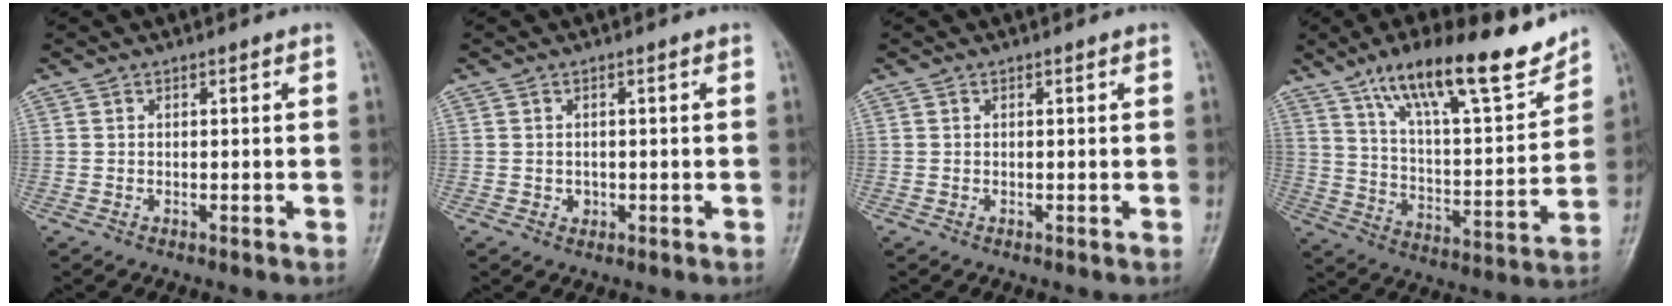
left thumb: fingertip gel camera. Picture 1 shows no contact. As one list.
[{"total": 1.2, "force": [-0.2, 1.1, 0.5], "torque": [-0.003, 0.002, 0.001]}, {"total": 0.0}, {"total": 21.0, "force": [14.7, 5.7, 13.9], "torque": [-0.191, -0.067, 0.246]}]